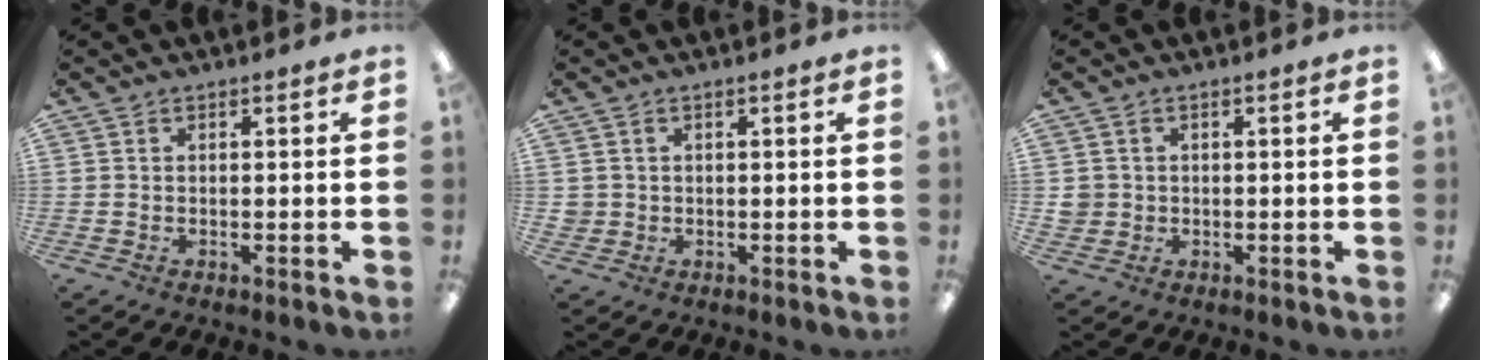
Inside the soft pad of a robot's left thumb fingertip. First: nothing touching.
{"total": 1.9, "force": [0.6, 1.7, 0.4], "torque": [-0.011, 0.004, 0.009]}
{"total": 2.6, "force": [0.2, 2.5, 0.5], "torque": [-0.014, 0.004, 0.003]}